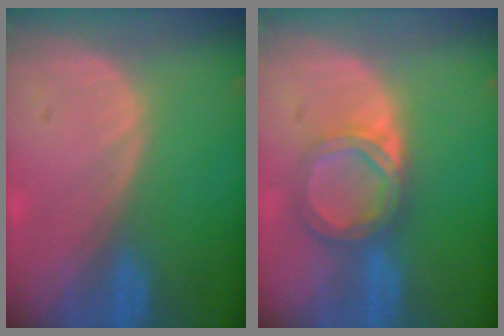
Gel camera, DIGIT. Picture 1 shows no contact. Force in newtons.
{"total": 5.6, "press": 5.2, "slide": 1.9}